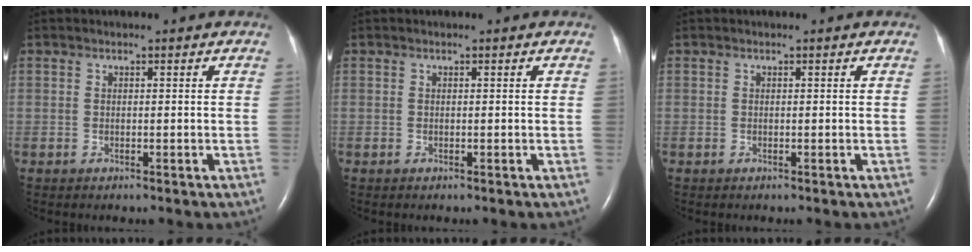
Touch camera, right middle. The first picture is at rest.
{"total": 0.0}
{"total": 0.0}